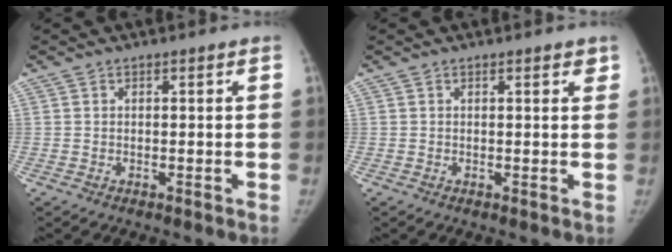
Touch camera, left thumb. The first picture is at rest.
{"total": 1.8, "force": [1.2, 0.6, 1.2], "torque": [-0.006, -0.002, 0.012]}